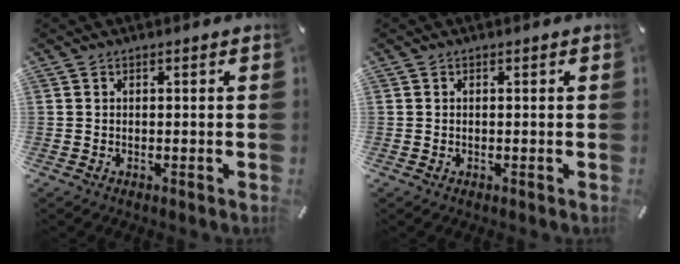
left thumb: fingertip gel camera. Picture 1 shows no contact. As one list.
[{"total": 0.0}]